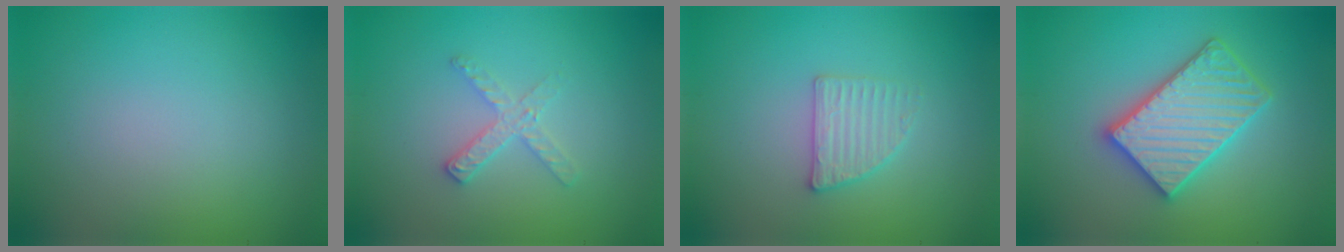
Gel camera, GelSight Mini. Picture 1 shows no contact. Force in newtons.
{"total": 2.0, "press": 2.0, "slide": 0.2}
{"total": 2.3, "press": 2.2, "slide": 0.5}
{"total": 5.6, "press": 5.5, "slide": 0.8}